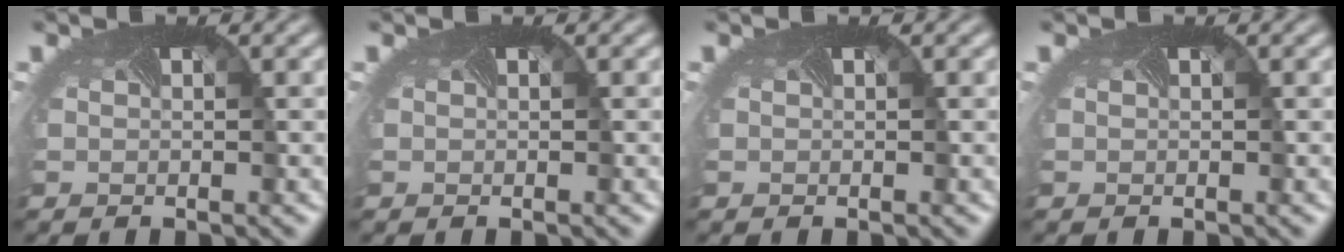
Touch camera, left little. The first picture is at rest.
{"total": 0.0}
{"total": 0.0}
{"total": 0.0}